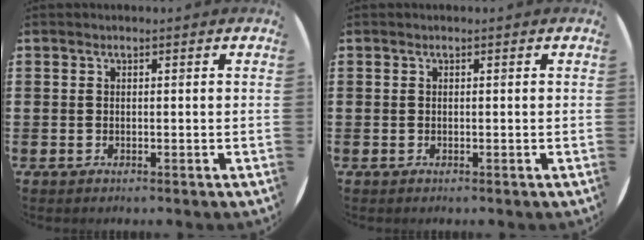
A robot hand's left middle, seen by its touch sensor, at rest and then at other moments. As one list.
[{"total": 0.0}]